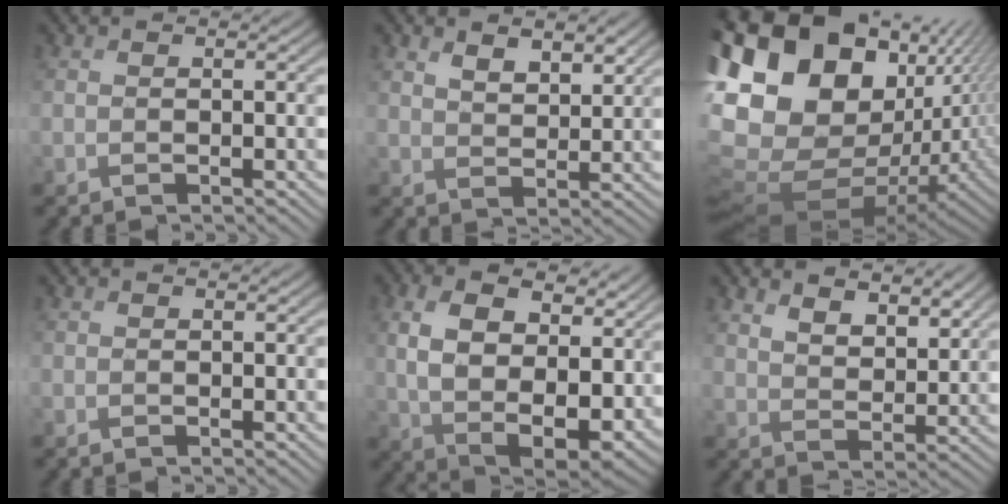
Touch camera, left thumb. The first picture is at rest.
{"total": 4.6, "force": [2.9, 2.3, 2.7], "torque": [-0.050, -0.008, 0.062]}
{"total": 19.1, "force": [3.4, 13.5, 13.0], "torque": [-0.288, 0.034, 0.085]}
{"total": 0.0}
{"total": 14.4, "force": [3.1, 9.2, 10.7], "torque": [-0.203, -0.022, 0.070]}
{"total": 6.5, "force": [4.4, 3.2, 3.5], "torque": [-0.068, -0.011, 0.084]}